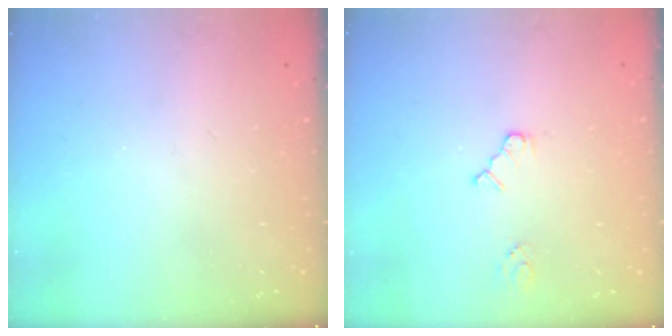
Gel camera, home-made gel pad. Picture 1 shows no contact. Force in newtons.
{"total": 3.3, "press": 3.3, "slide": 0.3}